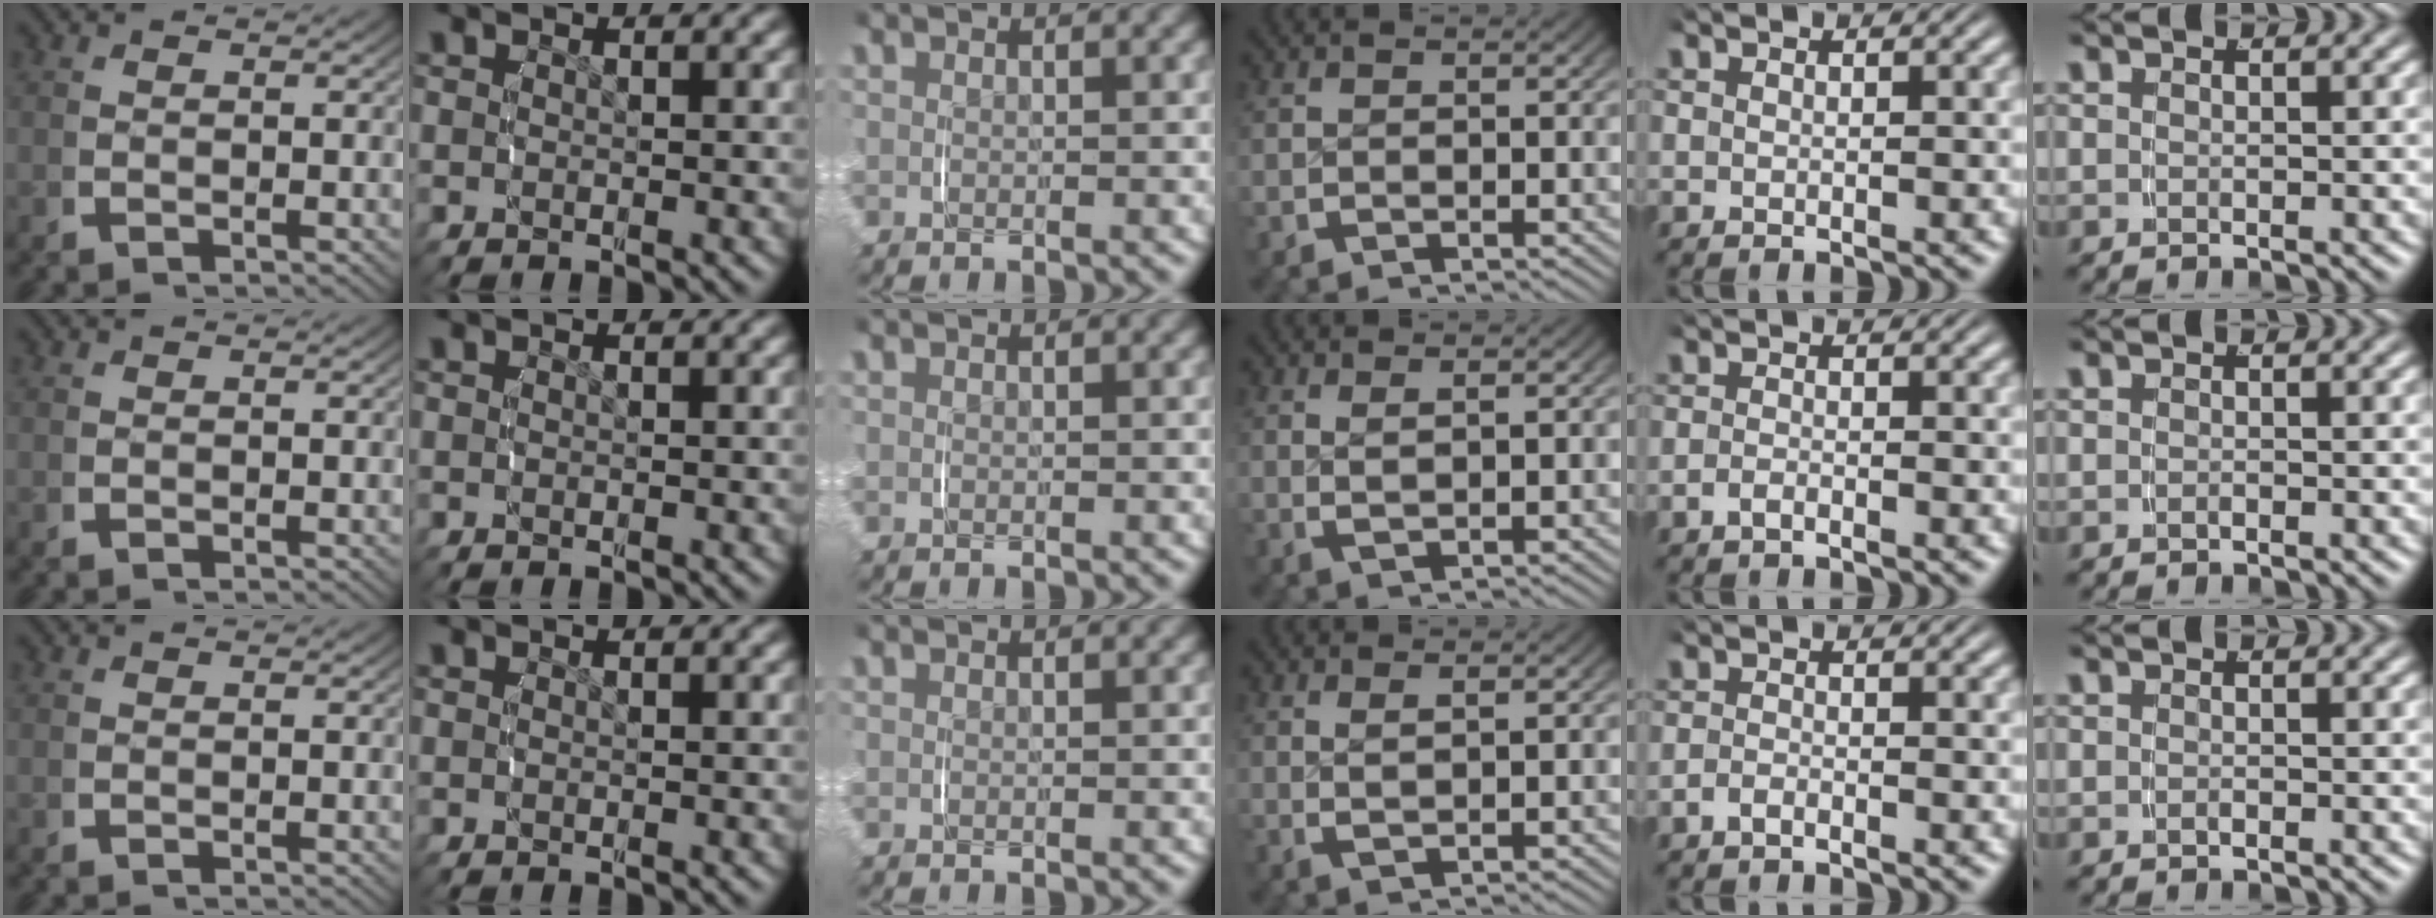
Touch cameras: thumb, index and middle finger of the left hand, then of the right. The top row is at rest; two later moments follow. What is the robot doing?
{"motion": "lift_and_place", "object": "pen bag"}